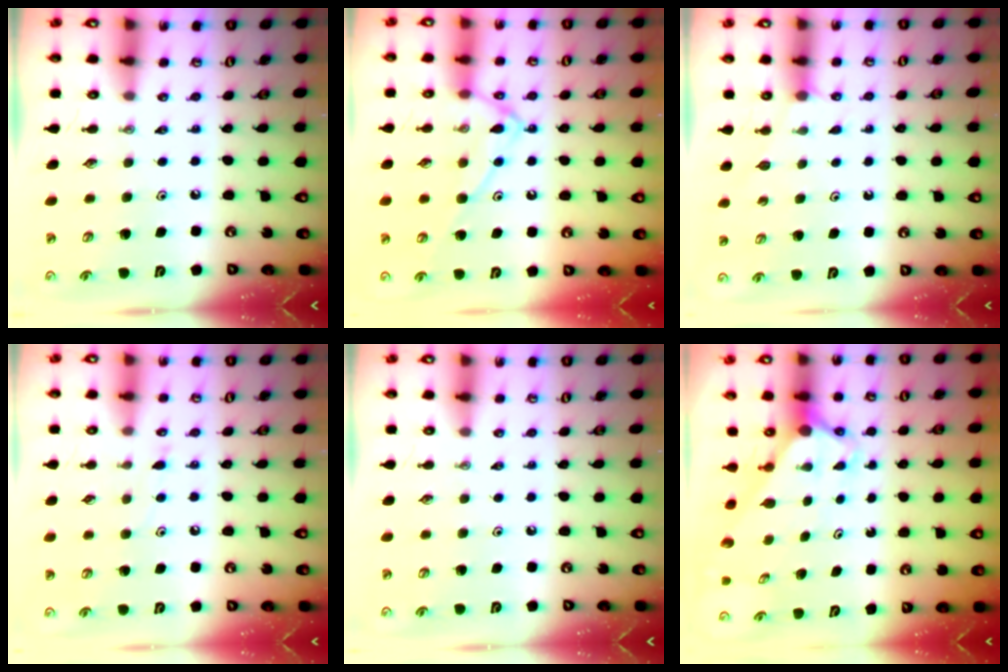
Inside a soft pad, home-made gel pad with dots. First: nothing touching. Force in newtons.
{"total": 12.5, "press": 12.4, "slide": 0.9}
{"total": 3.2, "press": 3.1, "slide": 0.4}
{"total": 4.8, "press": 4.8, "slide": 0.5}
{"total": 0.0}
{"total": 2.9, "press": 2.9, "slide": 0.3}